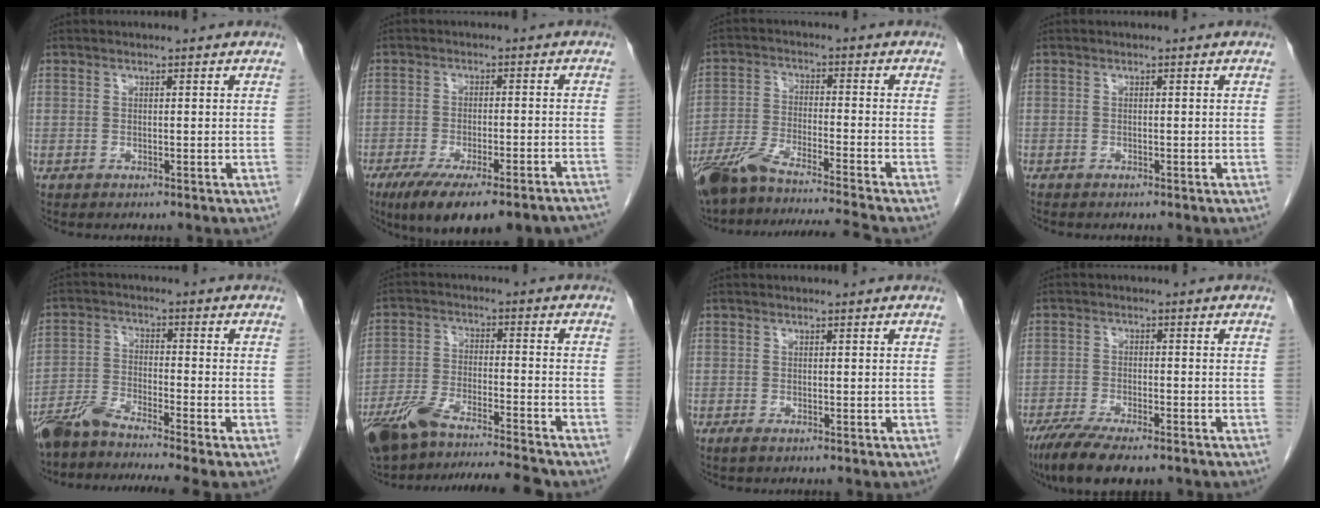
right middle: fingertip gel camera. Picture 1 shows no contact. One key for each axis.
{"total": 18.3, "fx": -14.7, "fy": 3.3, "fz": 10.4, "tx": -0.121, "ty": -0.014, "tz": -0.200}
{"total": 14.7, "fx": -13.2, "fy": -1.5, "fz": 6.3, "tx": -0.111, "ty": -0.011, "tz": -0.222}
{"total": 0.6, "fx": -0.5, "fy": 0.2, "fz": 0.2, "tx": -0.005, "ty": -0.001, "tz": -0.008}
{"total": 8.7, "fx": -7.7, "fy": -1.2, "fz": 4.0, "tx": -0.073, "ty": -0.012, "tz": -0.138}
{"total": 14.7, "fx": -13.0, "fy": 0.6, "fz": 6.9, "tx": -0.136, "ty": -0.002, "tz": -0.220}
{"total": 0.6, "fx": -0.4, "fy": 0.1, "fz": 0.5, "tx": -0.011, "ty": -0.003, "tz": -0.005}
{"total": 10.7, "fx": -8.1, "fy": 2.7, "fz": 6.5, "tx": -0.104, "ty": -0.019, "tz": -0.129}